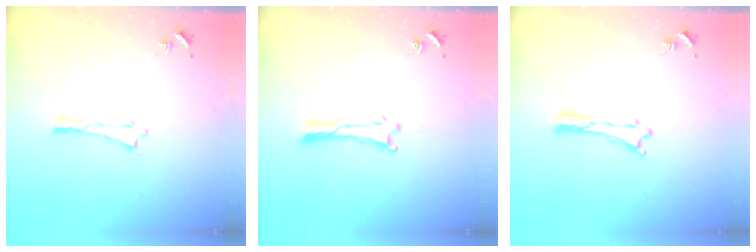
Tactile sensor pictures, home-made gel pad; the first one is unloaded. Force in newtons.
{"total": 0.0}
{"total": 0.0}